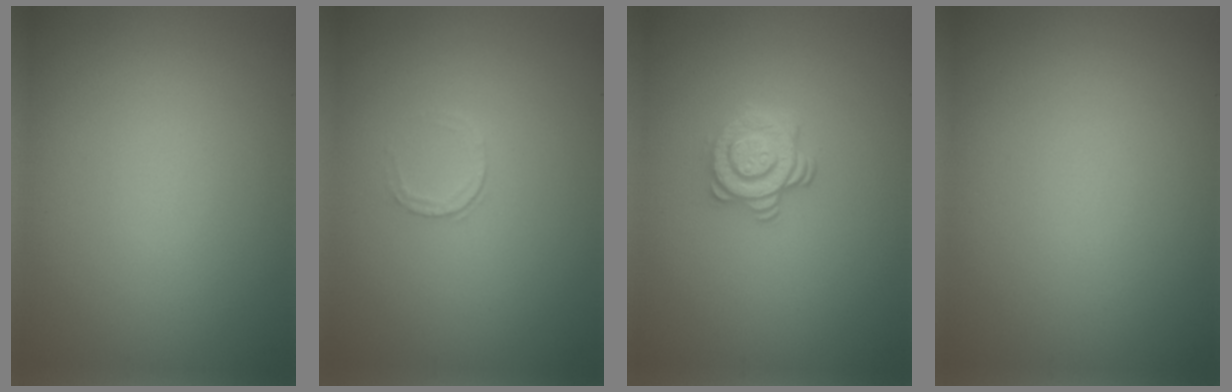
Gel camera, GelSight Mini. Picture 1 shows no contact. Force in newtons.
{"total": 0.7, "press": 0.5, "slide": 0.5}
{"total": 3.0, "press": 2.6, "slide": 1.4}
{"total": 0.0}